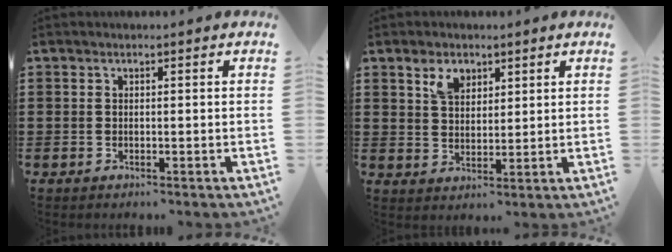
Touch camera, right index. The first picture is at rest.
{"total": 4.0, "force": [2.7, 2.3, 1.9], "torque": [-0.047, 0.004, 0.051]}